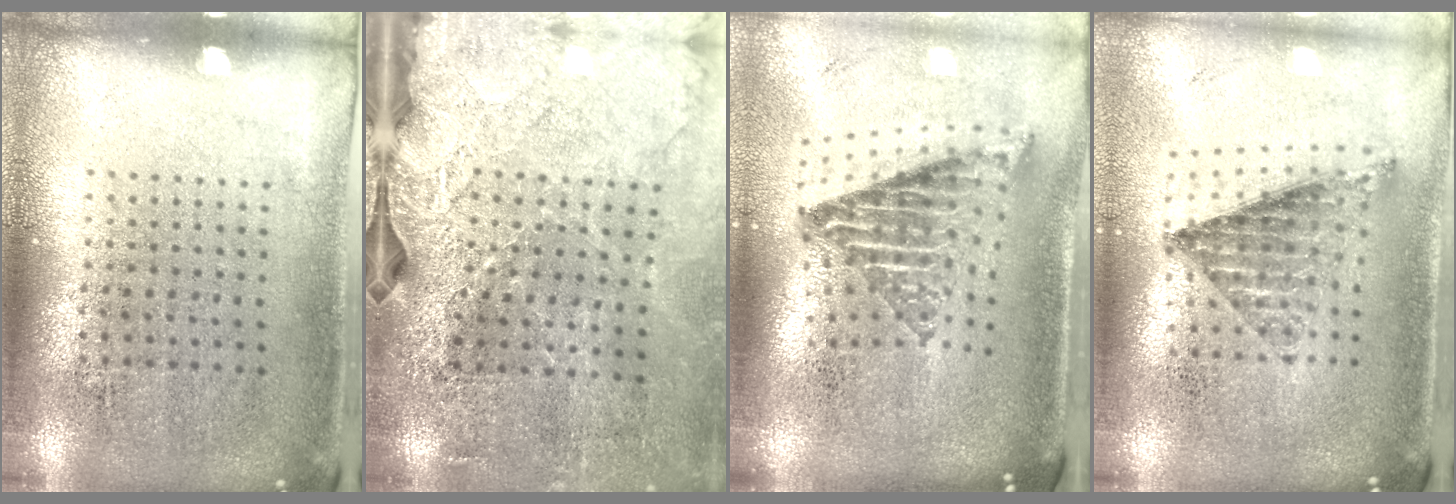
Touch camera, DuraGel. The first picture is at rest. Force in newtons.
{"total": 3.2, "press": 3.1, "slide": 0.8}
{"total": 1.9, "press": 1.3, "slide": 1.5}
{"total": 0.9, "press": 0.9, "slide": 0.3}